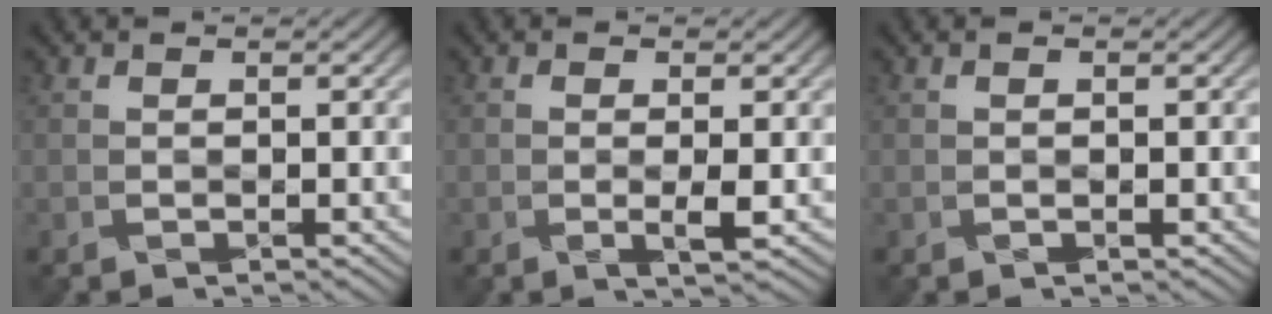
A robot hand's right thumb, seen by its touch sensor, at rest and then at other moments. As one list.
[{"total": 1.9, "force": [-0.1, 0.3, 1.9], "torque": [-0.036, -0.001, -0.001]}, {"total": 0.0}]